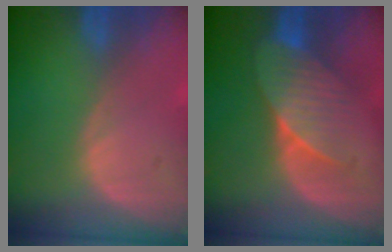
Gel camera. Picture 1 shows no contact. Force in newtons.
{"total": 7.2, "press": 6.8, "slide": 2.4}